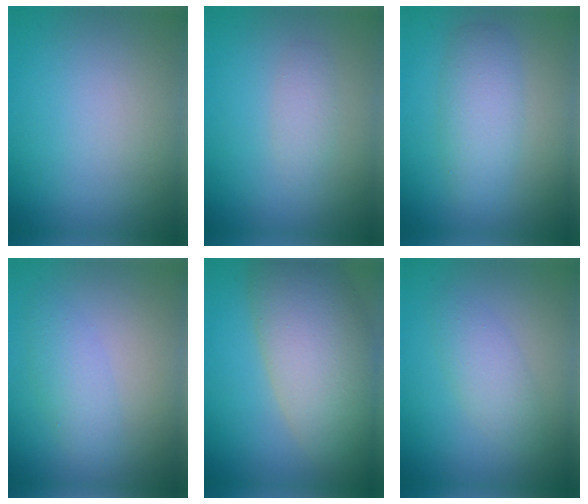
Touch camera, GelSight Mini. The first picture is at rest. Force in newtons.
{"total": 1.4, "press": 1.4, "slide": 0.1}
{"total": 3.5, "press": 3.5, "slide": 0.0}
{"total": 2.2, "press": 2.2, "slide": 0.1}
{"total": 10.7, "press": 10.7, "slide": 0.7}
{"total": 2.3, "press": 2.3, "slide": 0.1}